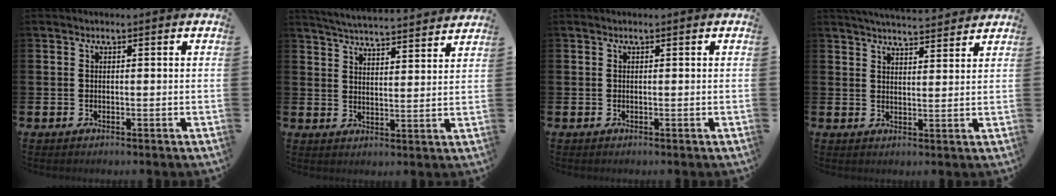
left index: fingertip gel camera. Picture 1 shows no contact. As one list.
[{"total": 5.3, "force": [5.2, -0.1, 0.6], "torque": [-0.031, -0.037, 0.092]}, {"total": 0.0}, {"total": 4.5, "force": [4.5, 0.0, 0.4], "torque": [-0.014, -0.026, 0.081]}]